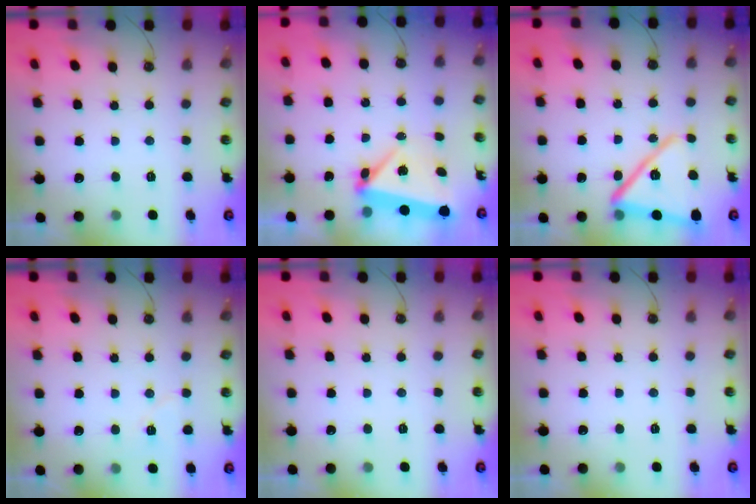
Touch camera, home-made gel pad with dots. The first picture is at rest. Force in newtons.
{"total": 5.6, "press": 5.6, "slide": 0.6}
{"total": 17.7, "press": 17.5, "slide": 2.6}
{"total": 6.0, "press": 6.0, "slide": 0.7}
{"total": 0.0}
{"total": 0.0}